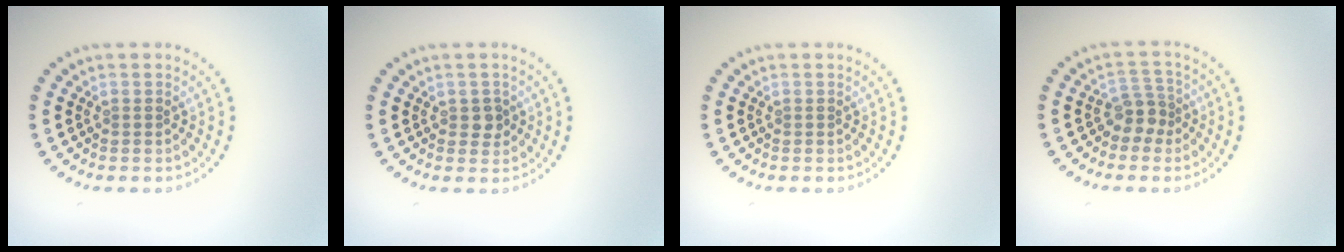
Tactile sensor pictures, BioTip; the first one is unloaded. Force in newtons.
{"total": 1.3, "press": 1.2, "slide": 0.3}
{"total": 0.0}
{"total": 2.3, "press": 1.8, "slide": 1.5}